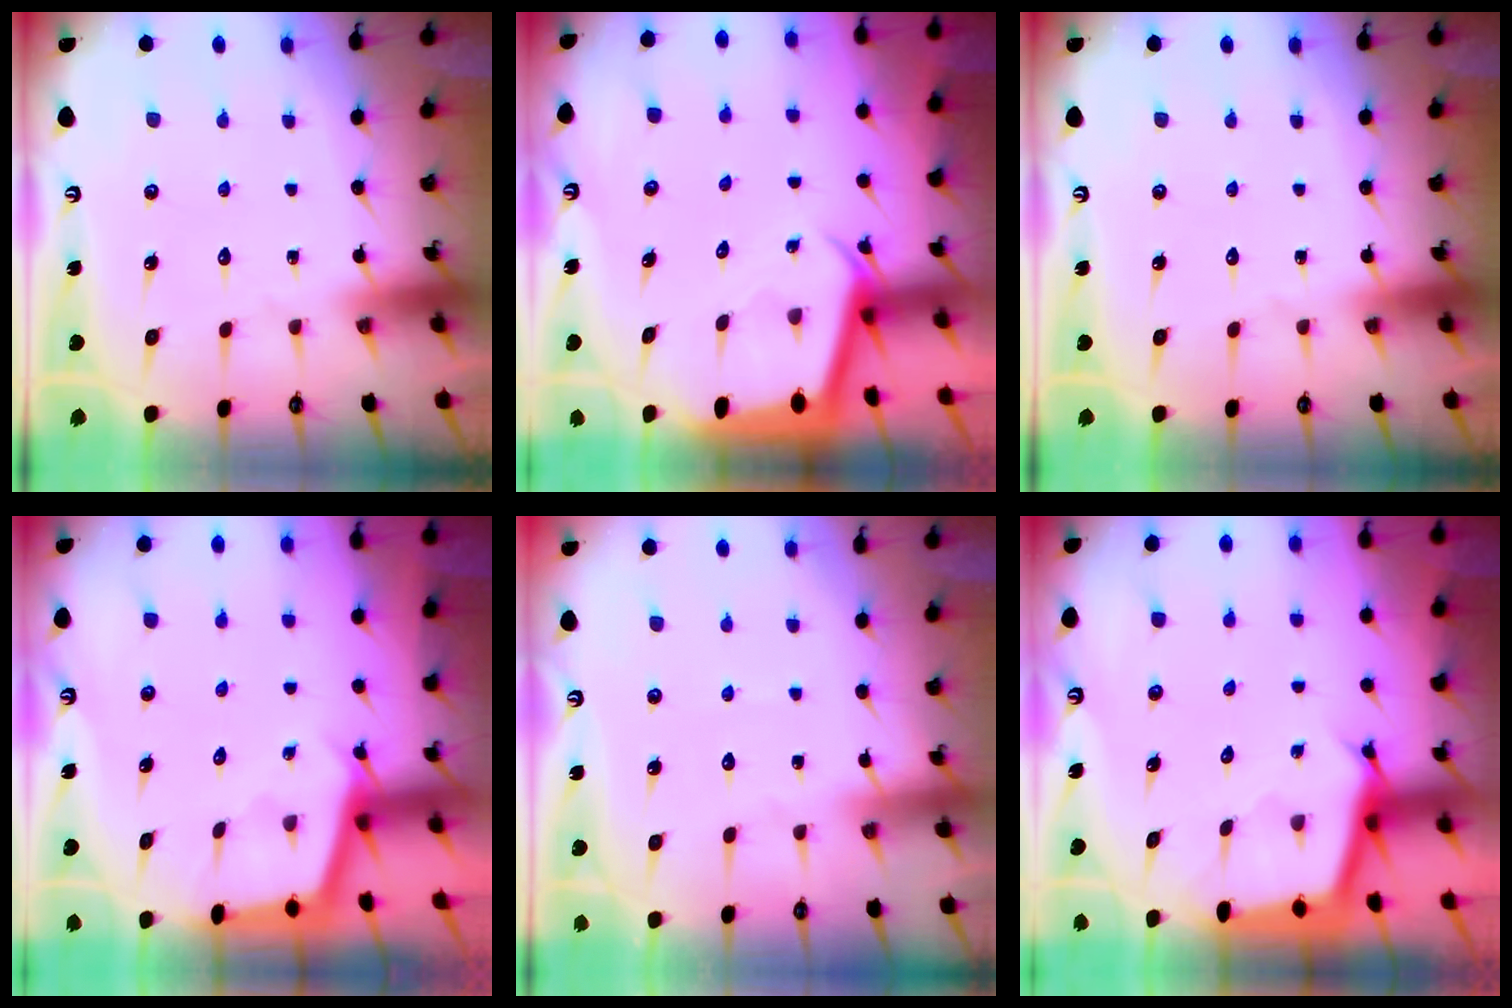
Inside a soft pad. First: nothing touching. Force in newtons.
{"total": 2.1, "press": 2.1, "slide": 0.2}
{"total": 0.0}
{"total": 2.2, "press": 2.2, "slide": 0.2}
{"total": 2.0, "press": 2.0, "slide": 0.3}
{"total": 2.7, "press": 2.7, "slide": 0.1}